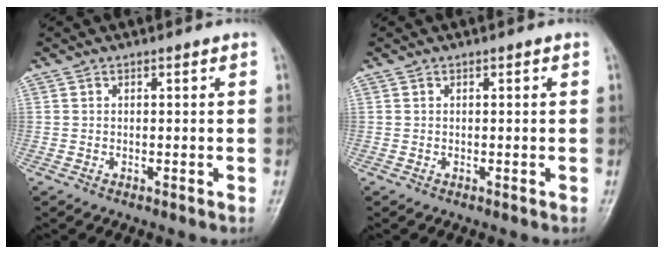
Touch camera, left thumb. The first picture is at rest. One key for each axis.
{"total": 0.0}